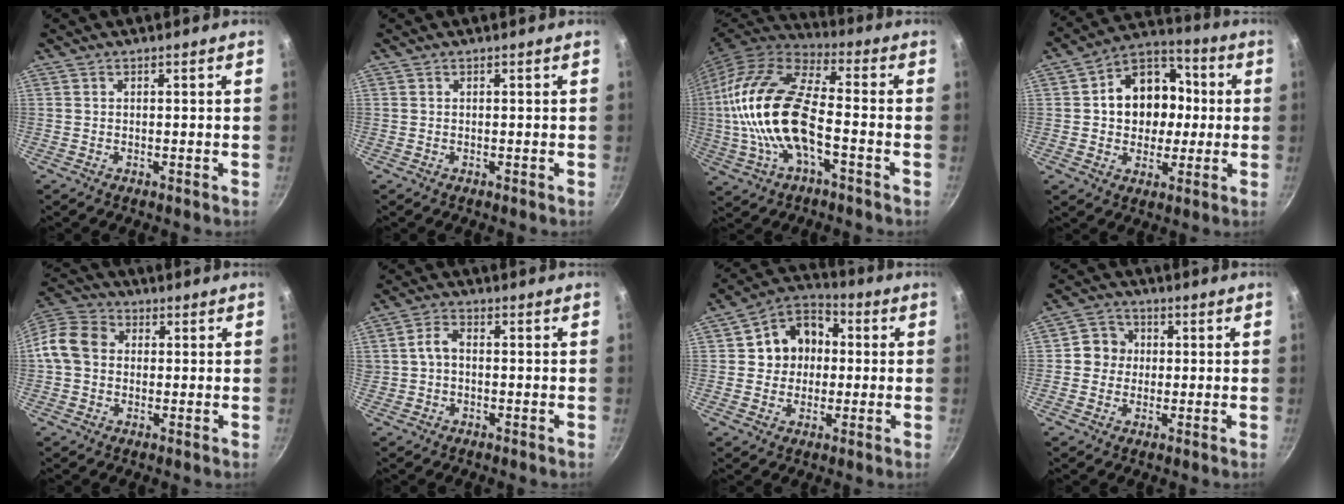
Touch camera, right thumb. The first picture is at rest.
{"total": 0.0}
{"total": 20.8, "force": [-2.8, 9.3, 18.4], "torque": [-0.355, 0.031, -0.064]}
{"total": 14.9, "force": [1.1, 12.0, 8.7], "torque": [-0.094, 0.024, 0.007]}
{"total": 9.4, "force": [0.4, 7.7, 5.3], "torque": [-0.081, 0.021, -0.015]}
{"total": 3.5, "force": [-0.3, 2.5, 2.5], "torque": [-0.043, 0.019, -0.008]}
{"total": 11.2, "force": [1.0, 9.7, 5.6], "torque": [-0.049, 0.021, -0.004]}
{"total": 5.4, "force": [0.3, 5.1, 1.7], "torque": [0.005, 0.010, -0.009]}